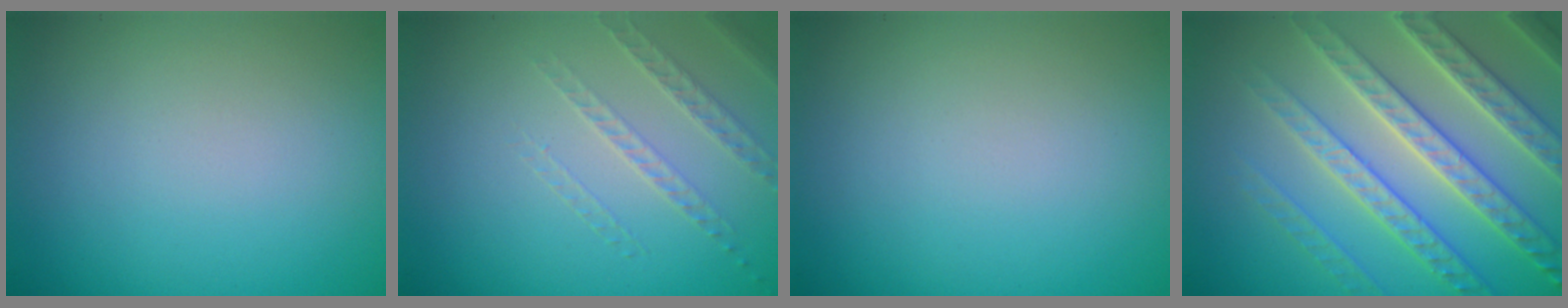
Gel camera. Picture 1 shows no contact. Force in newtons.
{"total": 1.4, "press": 1.0, "slide": 0.9}
{"total": 0.0}
{"total": 7.0, "press": 6.8, "slide": 1.7}